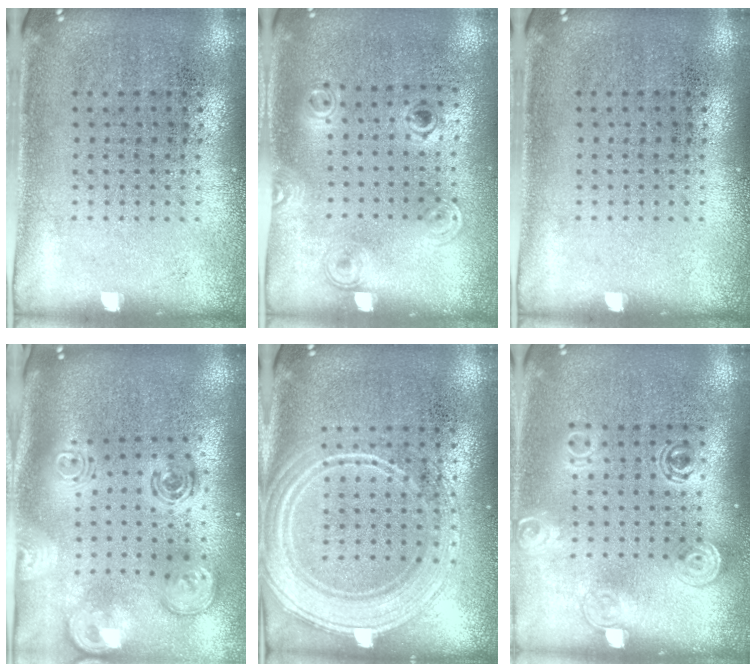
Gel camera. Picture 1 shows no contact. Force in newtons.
{"total": 1.1, "press": 0.9, "slide": 0.6}
{"total": 0.0}
{"total": 3.1, "press": 2.2, "slide": 2.2}
{"total": 2.3, "press": 2.3, "slide": 0.4}
{"total": 1.6, "press": 1.2, "slide": 1.0}